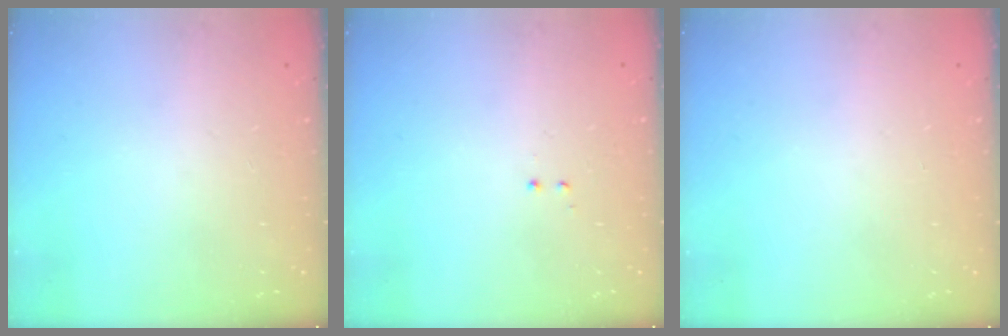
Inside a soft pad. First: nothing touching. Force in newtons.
{"total": 0.5, "press": 0.5, "slide": 0.3}
{"total": 0.0}